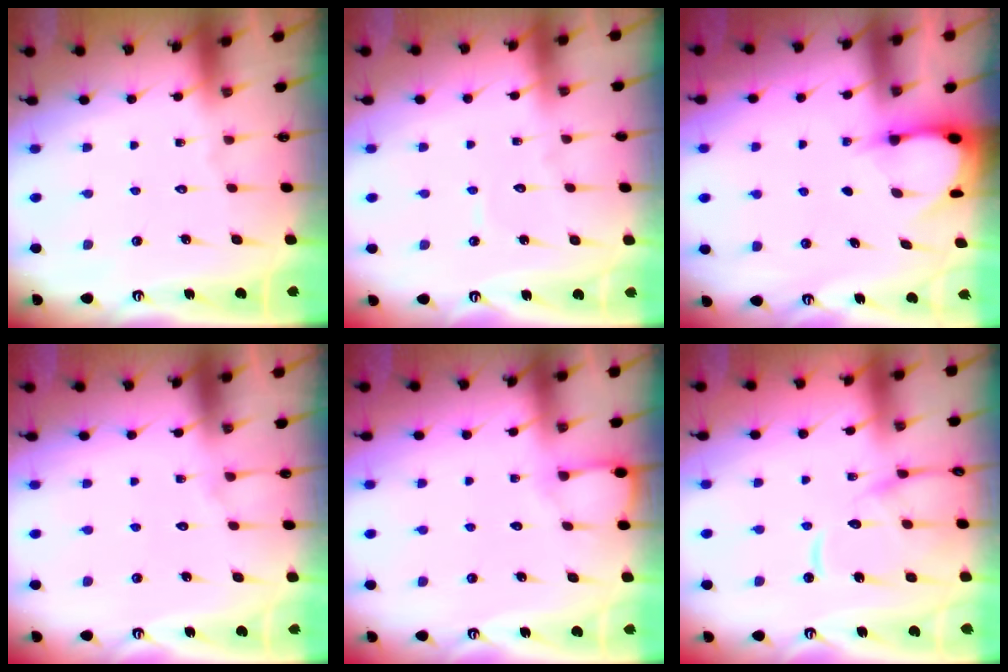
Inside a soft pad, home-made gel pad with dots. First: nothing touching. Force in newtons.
{"total": 3.0, "press": 3.0, "slide": 0.4}
{"total": 3.3, "press": 3.3, "slide": 0.4}
{"total": 2.9, "press": 2.9, "slide": 0.2}
{"total": 3.5, "press": 3.5, "slide": 0.5}
{"total": 14.0, "press": 13.9, "slide": 1.4}